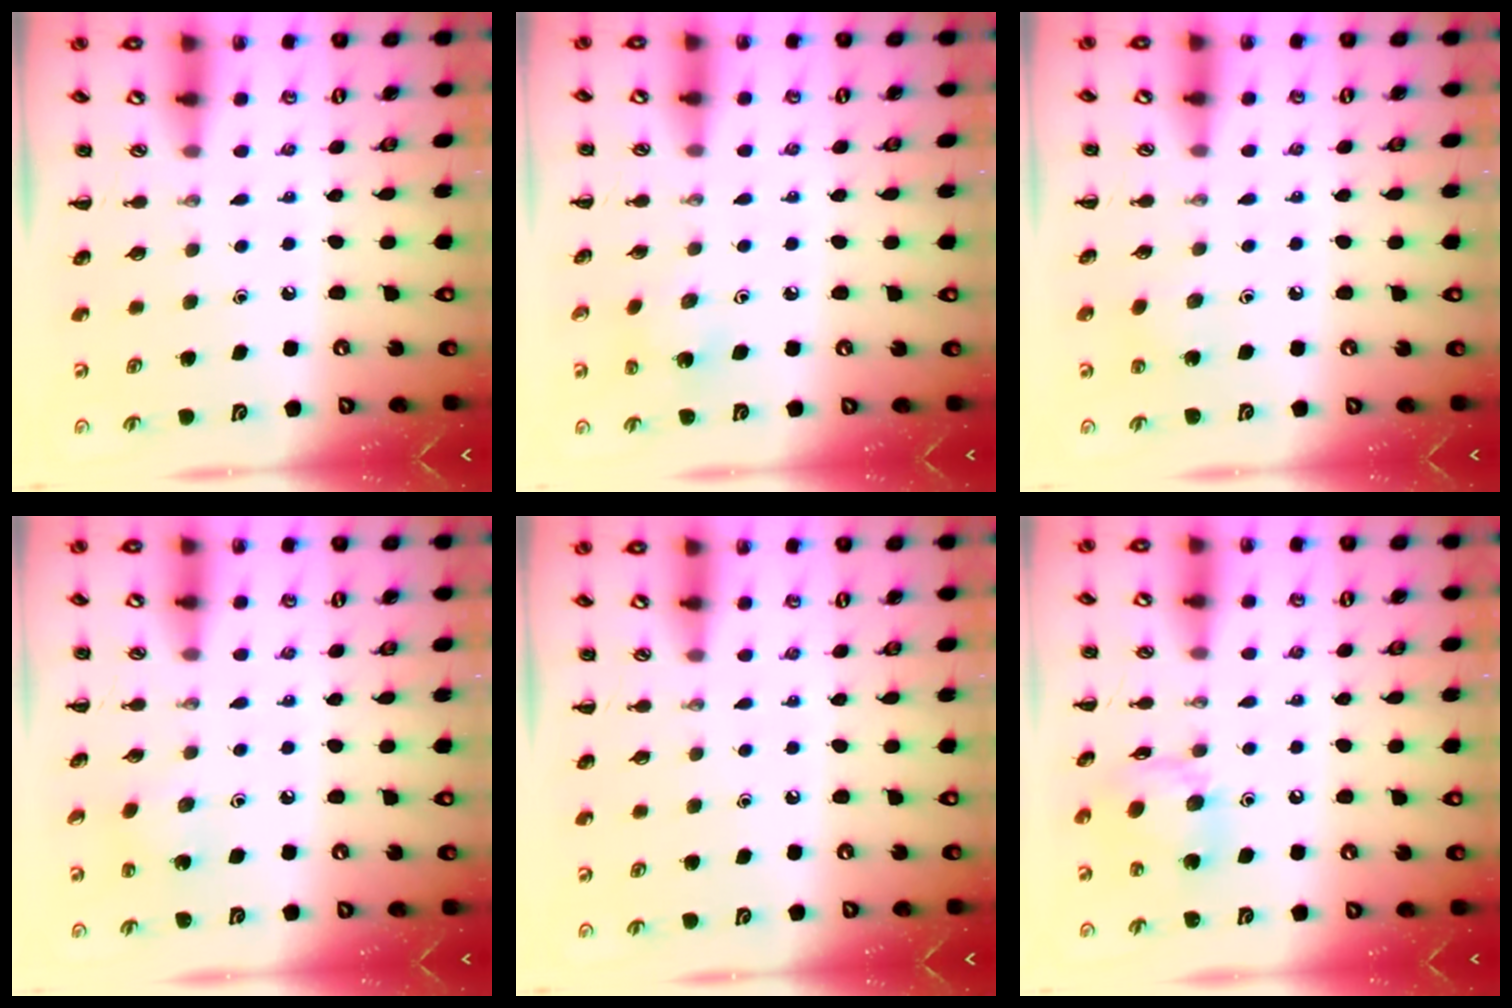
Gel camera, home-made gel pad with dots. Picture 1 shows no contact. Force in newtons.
{"total": 2.6, "press": 2.5, "slide": 0.8}
{"total": 5.4, "press": 5.2, "slide": 1.4}
{"total": 1.6, "press": 1.4, "slide": 0.7}
{"total": 0.0}
{"total": 12.3, "press": 12.2, "slide": 1.4}